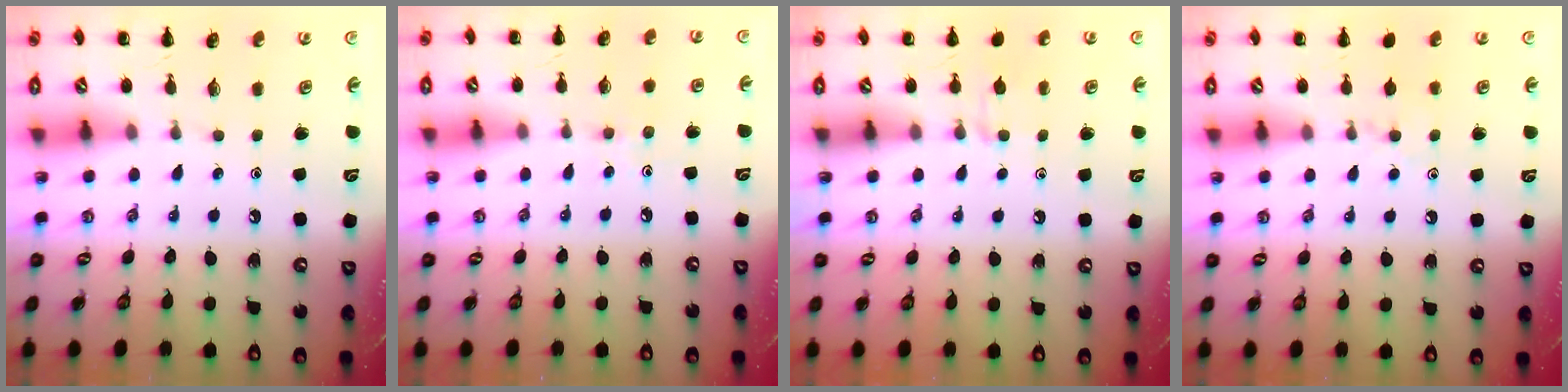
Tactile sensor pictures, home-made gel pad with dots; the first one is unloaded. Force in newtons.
{"total": 3.4, "press": 3.2, "slide": 1.2}
{"total": 6.6, "press": 6.3, "slide": 2.1}
{"total": 5.4, "press": 5.2, "slide": 1.7}